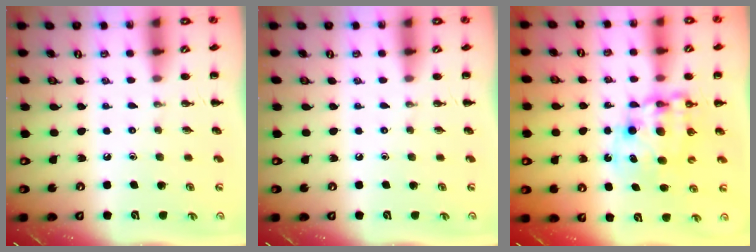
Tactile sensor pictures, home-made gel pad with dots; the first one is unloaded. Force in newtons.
{"total": 0.0}
{"total": 10.5, "press": 10.2, "slide": 2.5}